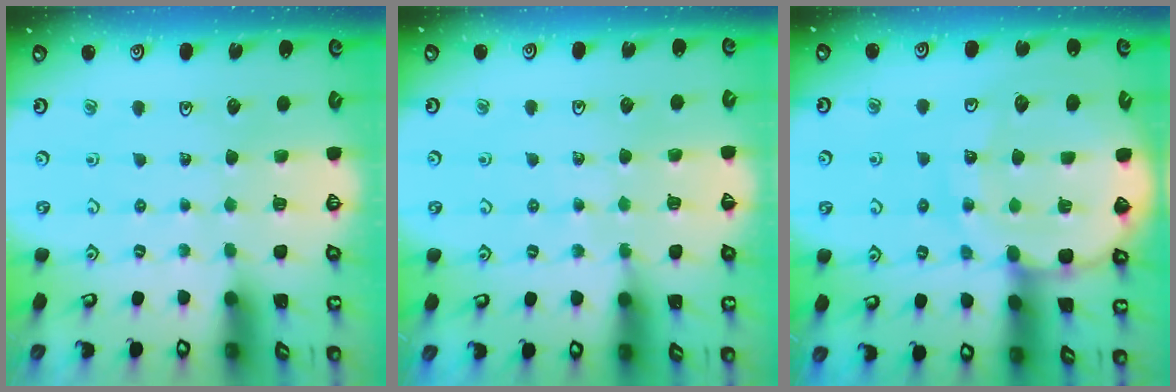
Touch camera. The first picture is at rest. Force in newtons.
{"total": 5.9, "press": 5.7, "slide": 1.4}
{"total": 16.3, "press": 16.2, "slide": 2.0}